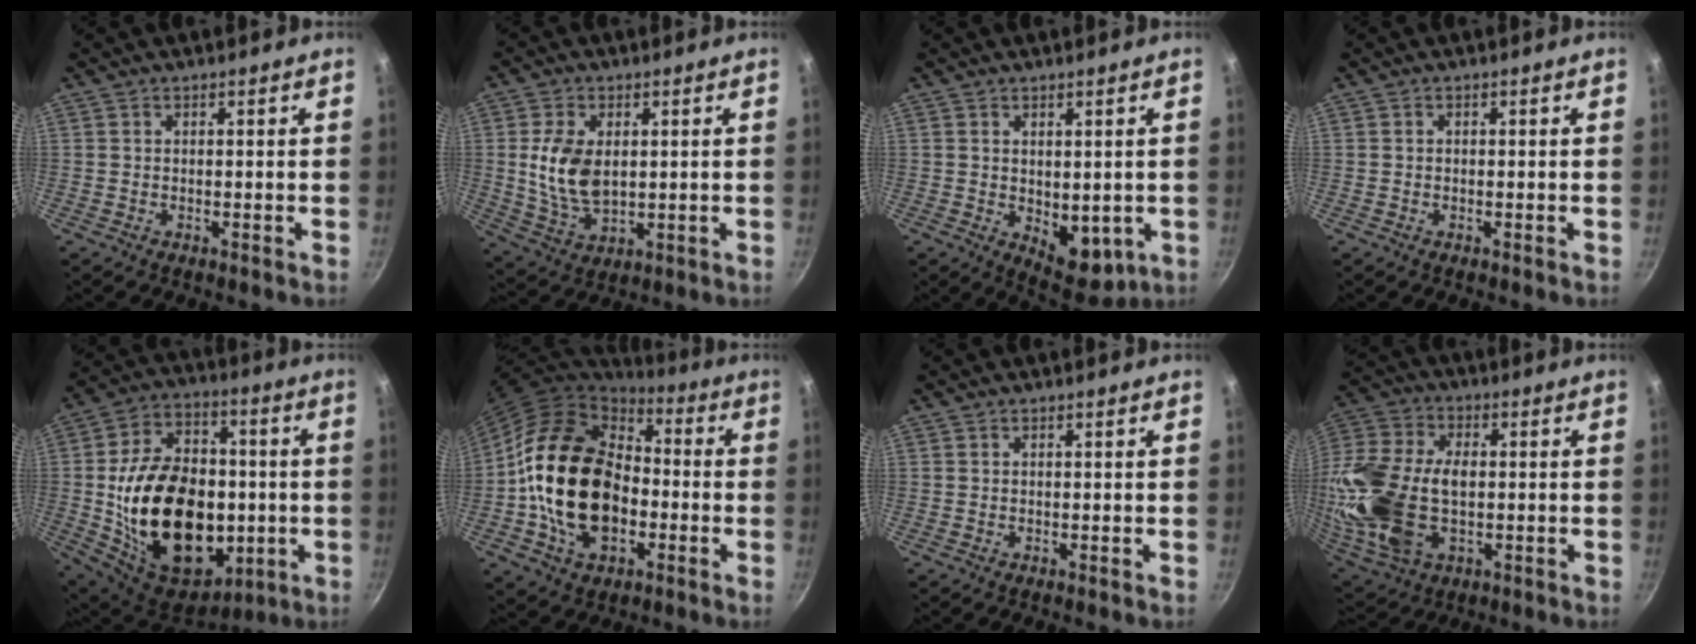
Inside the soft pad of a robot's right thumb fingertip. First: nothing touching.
{"total": 10.5, "force": [1.3, 6.5, 8.1], "torque": [-0.150, -0.015, 0.032]}
{"total": 7.8, "force": [-0.4, 4.8, 6.1], "torque": [-0.060, -0.020, 0.009]}
{"total": 0.0}
{"total": 30.6, "force": [-2.9, 20.2, 22.8], "torque": [-0.359, 0.018, -0.032]}
{"total": 22.6, "force": [-3.2, 15.6, 16.1], "torque": [-0.265, 0.039, -0.056]}
{"total": 0.0}
{"total": 23.4, "force": [-1.1, 14.8, 18.2], "torque": [-0.391, 0.012, -0.016]}